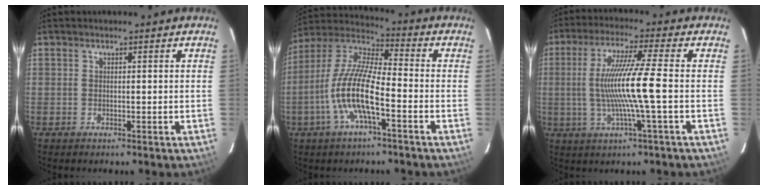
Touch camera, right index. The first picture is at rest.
{"total": 13.4, "force": [-4.7, 3.1, 12.2], "torque": [-0.249, 0.000, -0.098]}
{"total": 11.6, "force": [-1.2, -1.3, 11.4], "torque": [-0.214, -0.007, -0.018]}